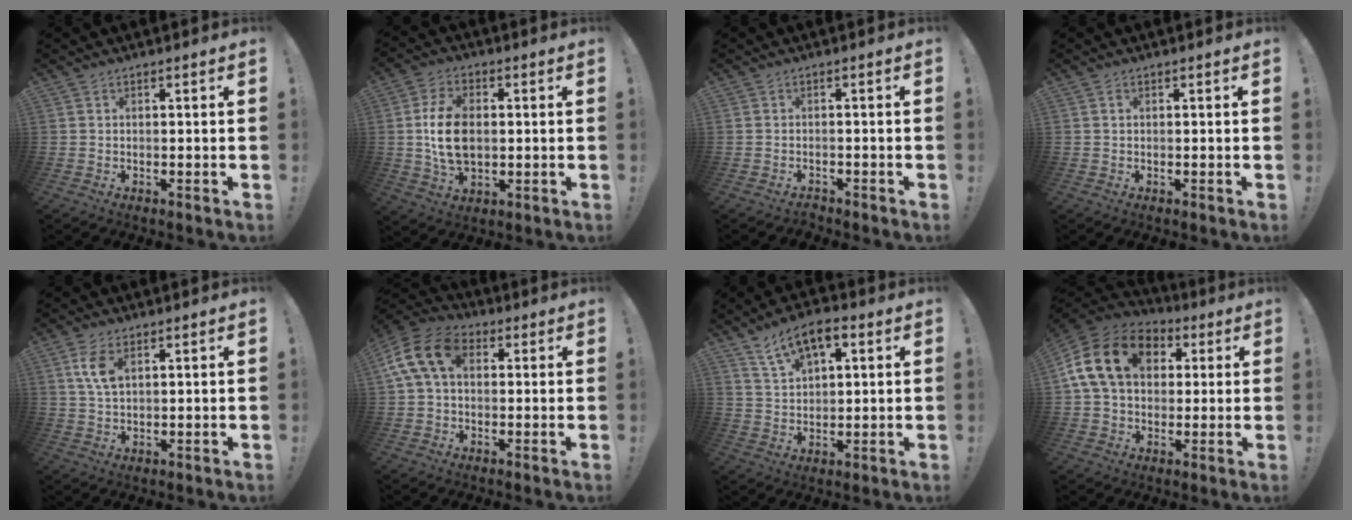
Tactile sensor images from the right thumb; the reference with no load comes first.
{"total": 13.8, "force": [0.5, 9.2, 10.2], "torque": [-0.182, 0.002, 0.011]}
{"total": 1.6, "force": [-1.5, 0.5, 0.1], "torque": [0.002, 0.004, -0.027]}
{"total": 0.5, "force": [0.1, 0.3, 0.4], "torque": [-0.011, 0.005, 0.002]}
{"total": 6.5, "force": [2.5, 3.3, 4.9], "torque": [-0.093, -0.005, 0.044]}
{"total": 13.9, "force": [3.5, 9.3, 9.8], "torque": [-0.183, 0.004, 0.069]}
{"total": 10.1, "force": [5.4, 5.3, 6.6], "torque": [-0.108, -0.015, 0.101]}
{"total": 18.4, "force": [4.8, 13.1, 11.9], "torque": [-0.213, 0.006, 0.087]}